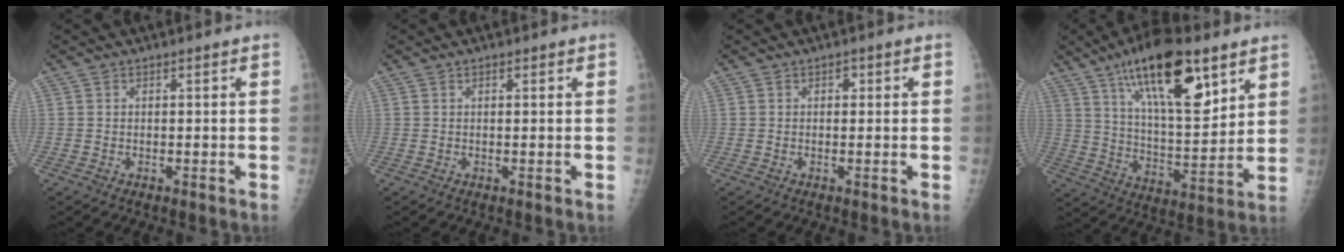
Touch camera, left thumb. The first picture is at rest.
{"total": 0.6, "force": [0.3, 0.4, 0.5], "torque": [-0.002, 0.001, 0.001]}
{"total": 1.2, "force": [0.2, 0.9, 0.8], "torque": [0.006, 0.005, -0.003]}
{"total": 21.2, "force": [11.6, 7.7, 15.9], "torque": [-0.233, -0.047, 0.199]}